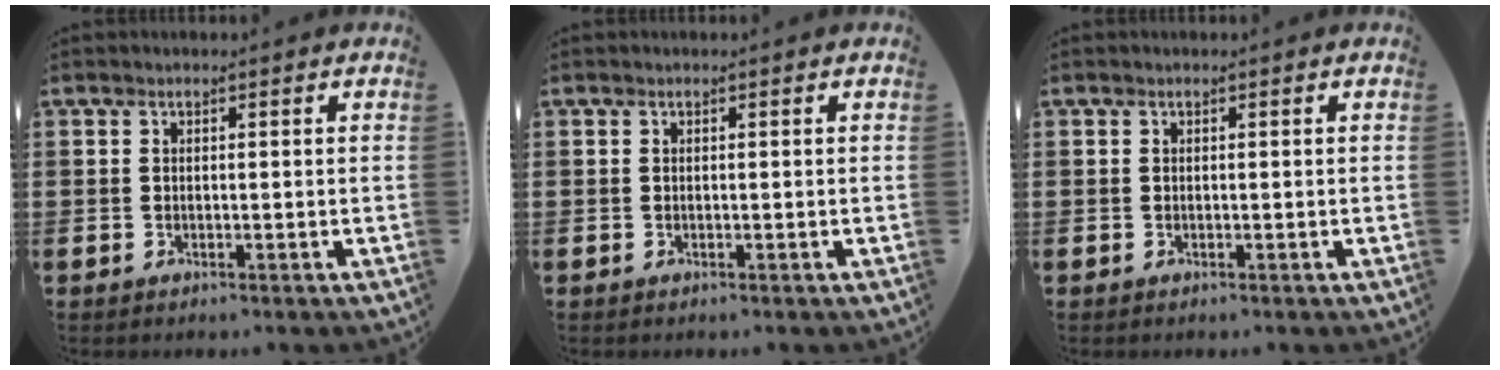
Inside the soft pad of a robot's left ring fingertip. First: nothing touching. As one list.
[{"total": 0.0}, {"total": 0.0}]